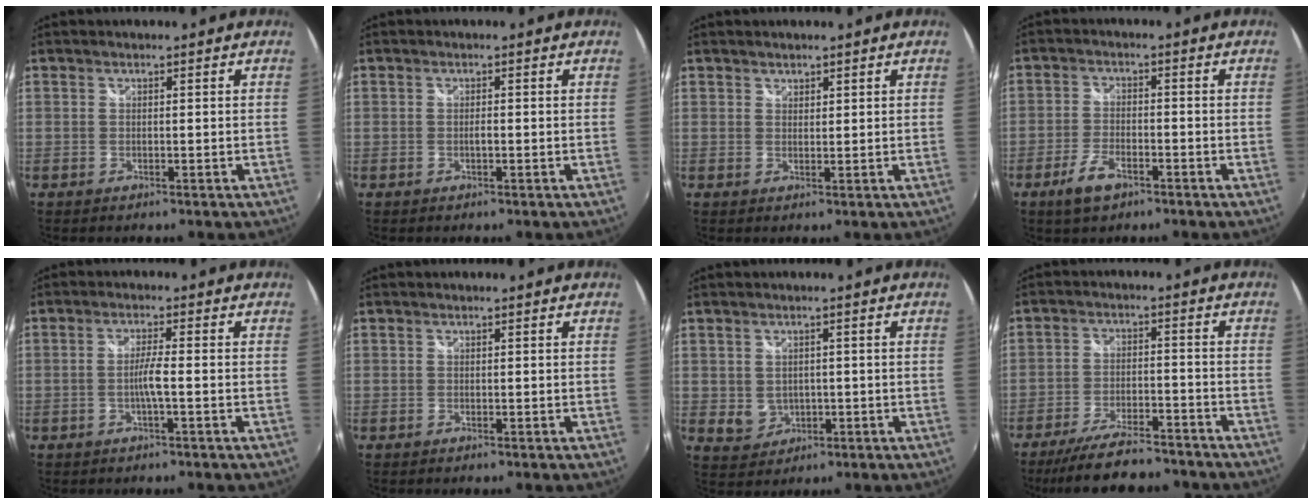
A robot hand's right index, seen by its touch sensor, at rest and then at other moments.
{"total": 0.8, "force": [-0.3, 0.2, 0.7], "torque": [-0.014, 0.000, -0.005]}
{"total": 1.3, "force": [1.1, 0.7, 0.1], "torque": [0.002, 0.001, 0.018]}
{"total": 6.0, "force": [-3.7, 2.6, 3.8], "torque": [-0.093, -0.007, -0.068]}
{"total": 3.1, "force": [-1.0, -0.4, 2.9], "torque": [-0.055, 0.000, -0.020]}
{"total": 0.0}
{"total": 4.0, "force": [-0.2, 3.6, 1.6], "torque": [-0.035, 0.001, 0.007]}
{"total": 13.9, "force": [-11.9, 4.0, 5.9], "torque": [-0.128, -0.003, -0.178]}